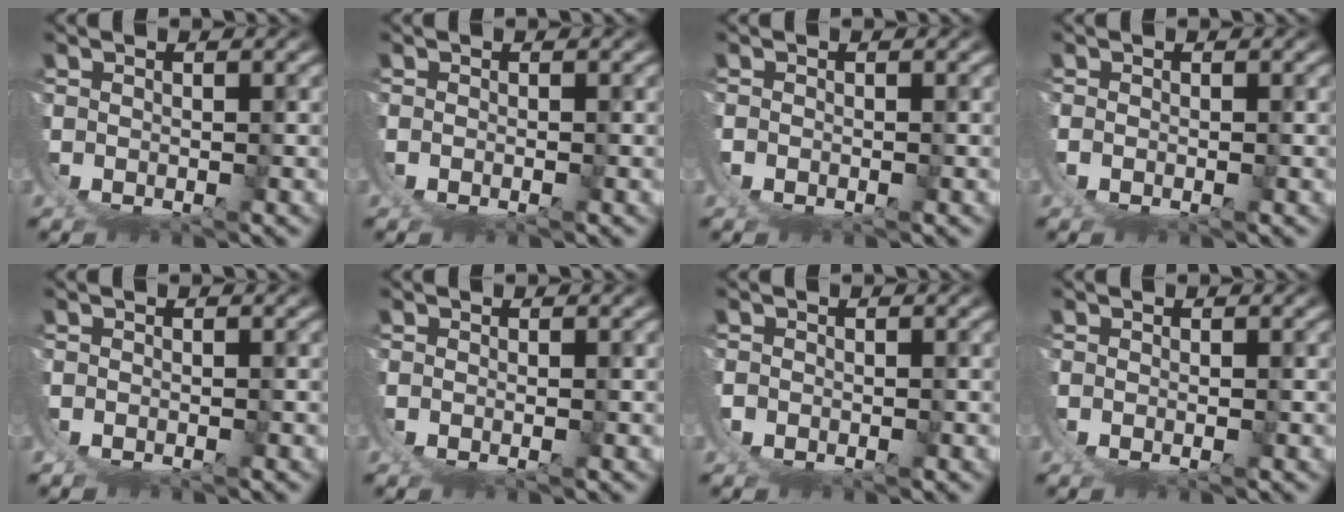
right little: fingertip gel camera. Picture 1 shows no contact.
{"total": 0.6, "force": [-0.1, 0.2, 0.5], "torque": [-0.013, -0.001, -0.001]}
{"total": 0.9, "force": [0.0, 0.8, 0.4], "torque": [-0.014, -0.001, -0.002]}
{"total": 0.7, "force": [0.1, 0.5, 0.5], "torque": [-0.016, 0.000, 0.000]}
{"total": 1.3, "force": [-0.5, 1.1, 0.5], "torque": [-0.017, -0.003, -0.009]}
{"total": 0.7, "force": [0.1, -0.2, 0.7], "torque": [-0.014, -0.001, 0.004]}
{"total": 1.6, "force": [-0.1, 1.6, 0.4], "torque": [-0.019, -0.002, -0.004]}
{"total": 0.6, "force": [0.1, -0.1, 0.6], "torque": [-0.015, -0.001, 0.003]}